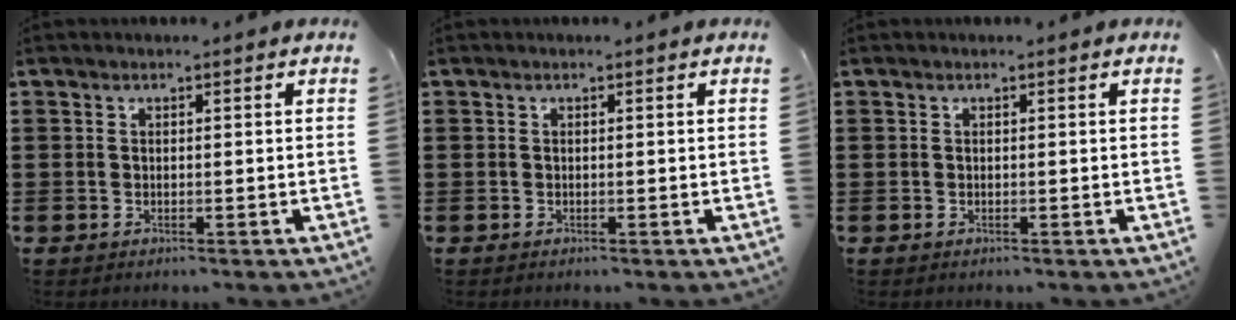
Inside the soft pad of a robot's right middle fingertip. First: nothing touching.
{"total": 0.0}
{"total": 0.0}